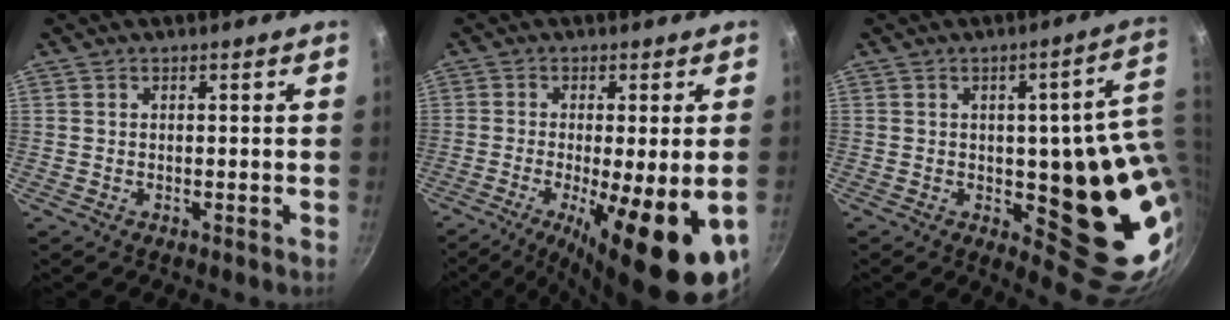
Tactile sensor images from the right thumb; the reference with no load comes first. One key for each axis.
{"total": 18.7, "fx": -6.0, "fy": 4.7, "fz": 17.1, "tx": -0.256, "ty": -0.018, "tz": -0.082}
{"total": 19.3, "fx": 0.4, "fy": 7.7, "fz": 17.7, "tx": -0.148, "ty": -0.021, "tz": 0.015}